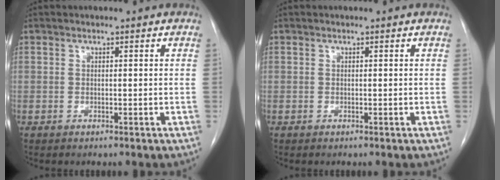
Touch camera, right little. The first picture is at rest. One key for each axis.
{"total": 0.0}